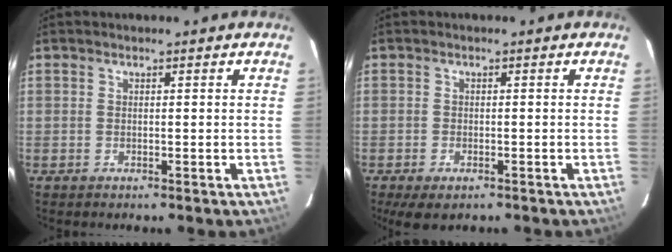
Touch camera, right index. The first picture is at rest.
{"total": 4.4, "force": [-2.8, 2.2, 2.5], "torque": [-0.055, -0.017, -0.046]}